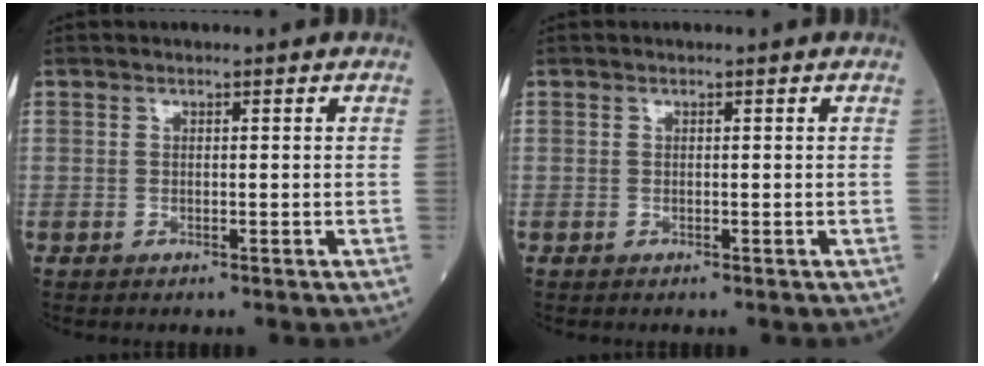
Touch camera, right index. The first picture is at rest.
{"total": 0.0}